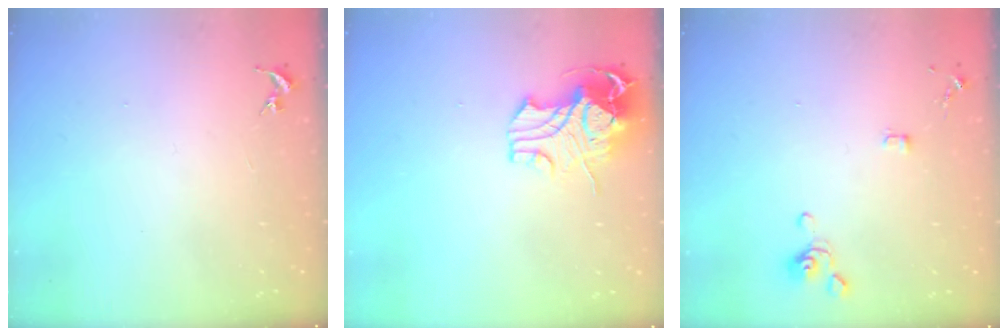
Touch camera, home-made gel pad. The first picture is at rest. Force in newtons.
{"total": 12.2, "press": 12.0, "slide": 1.9}
{"total": 3.8, "press": 3.7, "slide": 0.9}